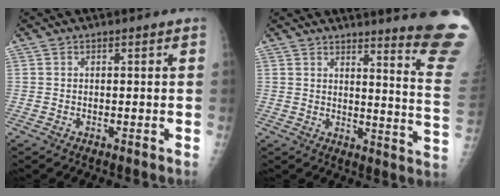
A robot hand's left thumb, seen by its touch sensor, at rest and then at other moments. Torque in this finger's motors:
{"motor_torque": [3.62, 1.36, 1.37, -1.40, 0.12]}